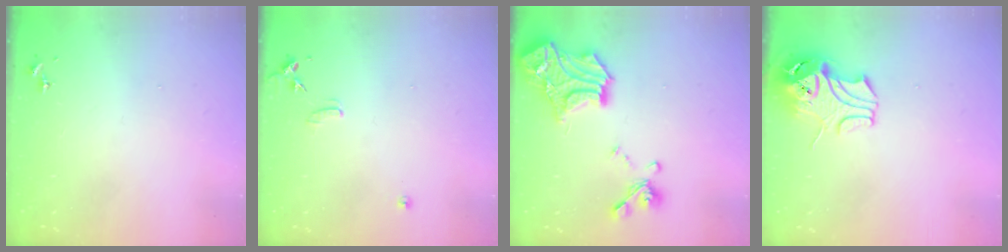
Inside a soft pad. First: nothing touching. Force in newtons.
{"total": 7.0, "press": 7.0, "slide": 0.6}
{"total": 22.9, "press": 22.8, "slide": 2.3}
{"total": 9.8, "press": 9.7, "slide": 1.6}